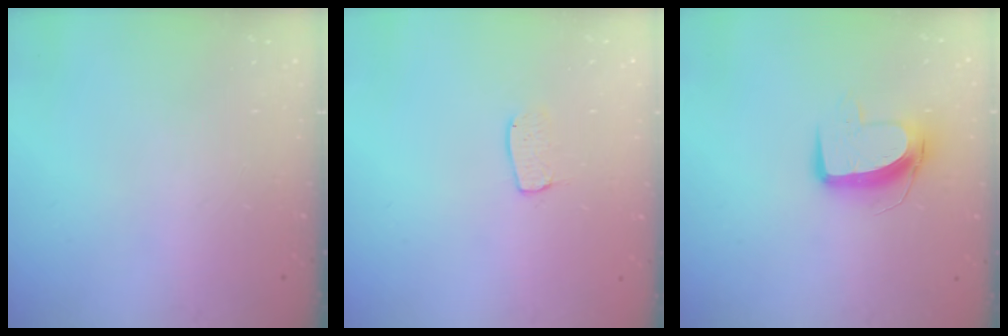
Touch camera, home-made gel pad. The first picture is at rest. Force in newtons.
{"total": 5.7, "press": 5.7, "slide": 0.4}
{"total": 10.5, "press": 10.4, "slide": 0.9}